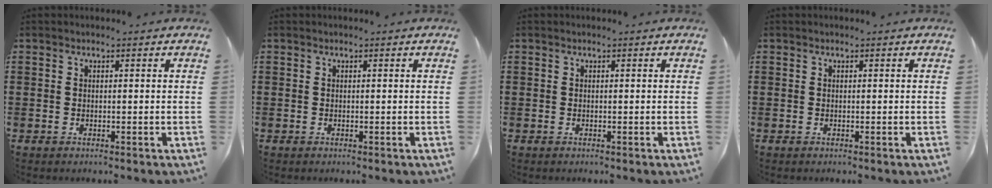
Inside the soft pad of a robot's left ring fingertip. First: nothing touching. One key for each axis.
{"total": 0.0}
{"total": 0.0}
{"total": 0.0}